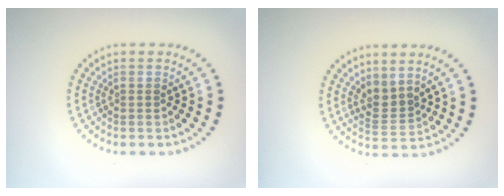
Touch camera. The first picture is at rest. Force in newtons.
{"total": 2.2, "press": 1.5, "slide": 1.7}